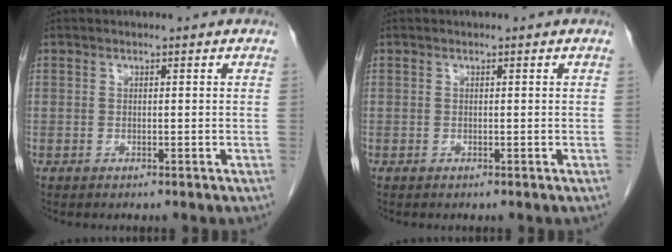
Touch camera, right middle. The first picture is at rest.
{"total": 0.0}